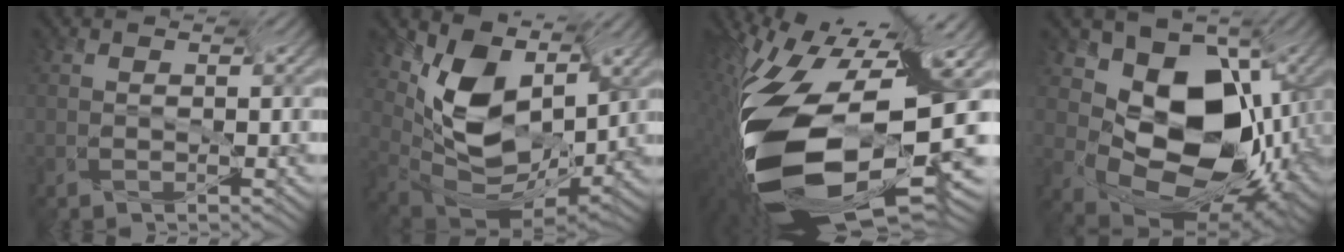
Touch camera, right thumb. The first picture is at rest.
{"total": 11.7, "force": [-0.4, 8.3, 8.2], "torque": [-0.189, -0.008, 0.023]}
{"total": 18.0, "force": [-8.5, 7.4, 14.0], "torque": [-0.306, -0.031, -0.139]}
{"total": 13.3, "force": [-3.1, 9.8, 8.5], "torque": [-0.155, -0.027, -0.018]}